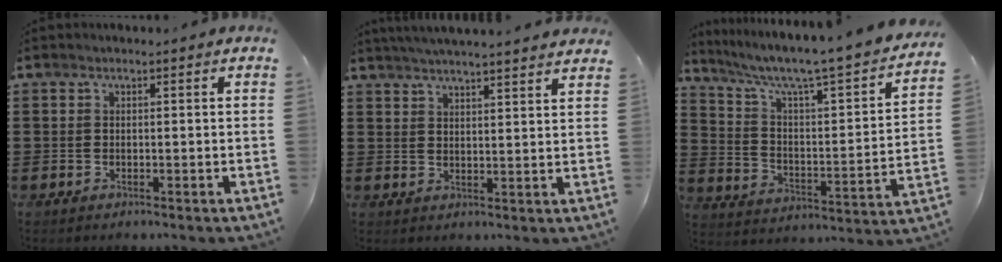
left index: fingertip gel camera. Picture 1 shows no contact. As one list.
[{"total": 3.7, "force": [3.5, -0.7, 0.7], "torque": [-0.027, -0.015, 0.063]}, {"total": 5.2, "force": [4.1, 0.4, 3.2], "torque": [-0.083, -0.043, 0.059]}]